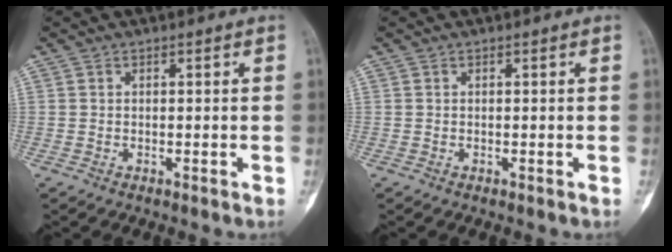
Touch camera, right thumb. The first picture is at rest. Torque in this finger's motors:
{"motor_torque": [-0.24, 0.30, 0.00, 0.00, 0.00]}